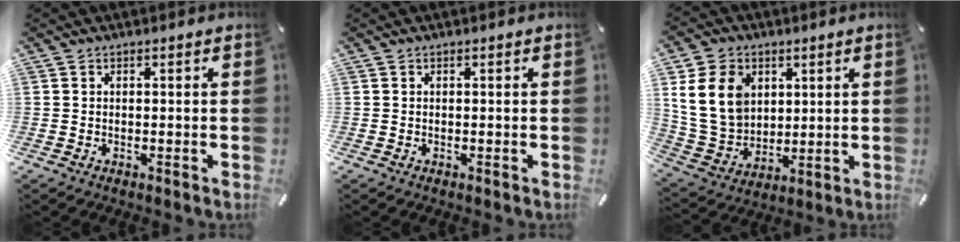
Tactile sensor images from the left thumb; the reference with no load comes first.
{"total": 0.0}
{"total": 13.9, "force": [4.4, 11.2, 6.9], "torque": [-0.166, -0.005, 0.084]}